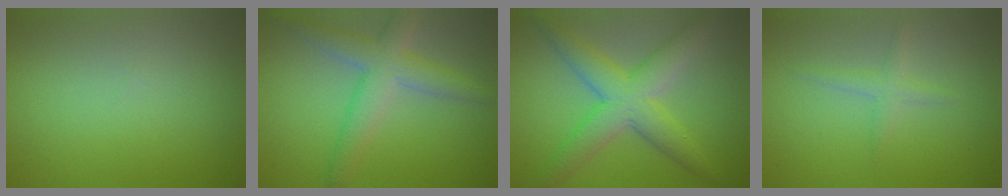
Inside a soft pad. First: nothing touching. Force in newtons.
{"total": 4.9, "press": 4.9, "slide": 0.3}
{"total": 6.3, "press": 6.3, "slide": 0.2}
{"total": 1.5, "press": 1.5, "slide": 0.1}